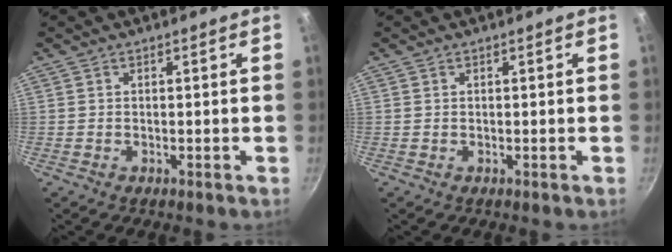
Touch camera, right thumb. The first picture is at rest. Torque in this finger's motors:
{"motor_torque": [-0.23, -0.22, 0.15, -0.02, 0.02]}